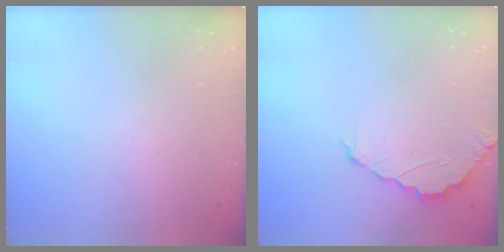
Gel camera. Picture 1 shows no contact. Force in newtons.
{"total": 2.2, "press": 2.2, "slide": 0.2}